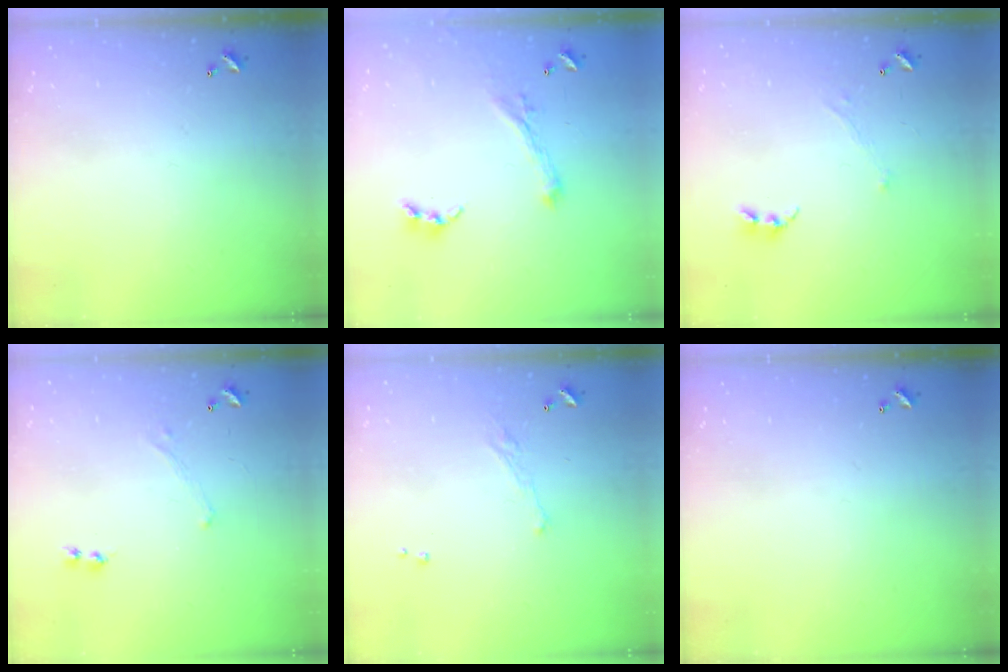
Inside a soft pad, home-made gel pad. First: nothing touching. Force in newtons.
{"total": 1.1, "press": 0.6, "slide": 0.9}
{"total": 0.7, "press": 0.0, "slide": 0.7}
{"total": 0.7, "press": 0.6, "slide": 0.2}
{"total": 1.9, "press": 1.7, "slide": 0.8}
{"total": 0.0}